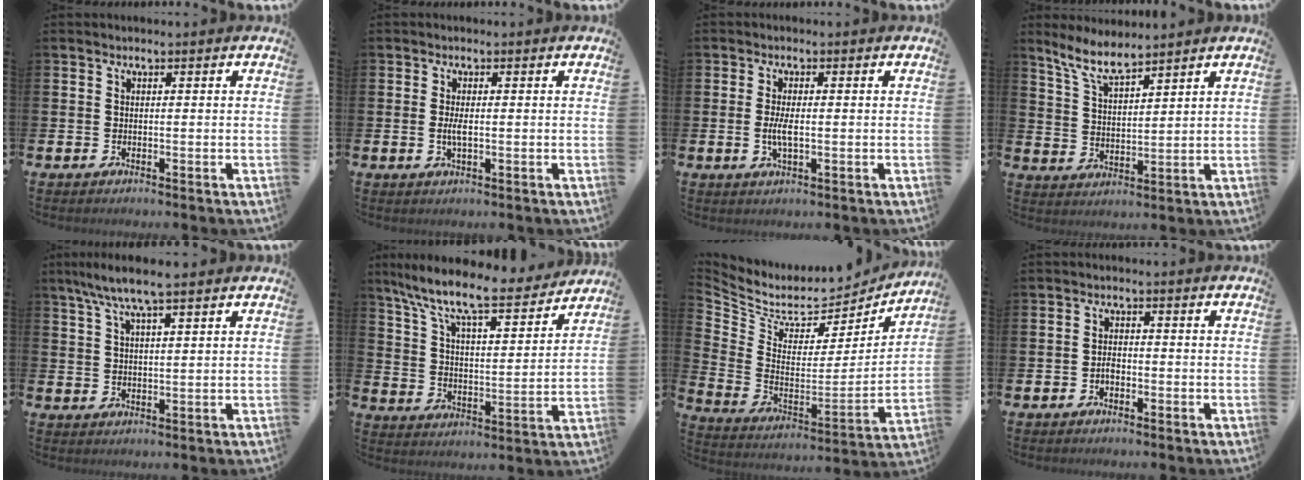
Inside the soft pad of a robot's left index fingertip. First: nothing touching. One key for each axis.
{"total": 1.9, "fx": -0.1, "fy": 0.6, "fz": 1.8, "tx": -0.031, "ty": -0.001, "tz": -0.005}
{"total": 3.0, "fx": -0.2, "fy": 1.0, "fz": 2.8, "tx": -0.049, "ty": -0.002, "tz": -0.006}
{"total": 6.8, "fx": 6.1, "fy": 1.0, "fz": 2.8, "tx": -0.077, "ty": -0.019, "tz": 0.111}
{"total": 6.5, "fx": 5.3, "fy": 0.8, "fz": 3.7, "tx": -0.080, "ty": -0.011, "tz": 0.093}
{"total": 10.0, "fx": 8.8, "fy": 1.6, "fz": 4.4, "tx": -0.111, "ty": -0.066, "tz": 0.142}
{"total": 7.8, "fx": 7.0, "fy": 2.9, "fz": 1.7, "tx": -0.079, "ty": -0.061, "tz": 0.119}
{"total": 1.6, "fx": -0.7, "fy": 1.0, "fz": 1.0, "tx": -0.016, "ty": 0.002, "tz": -0.015}